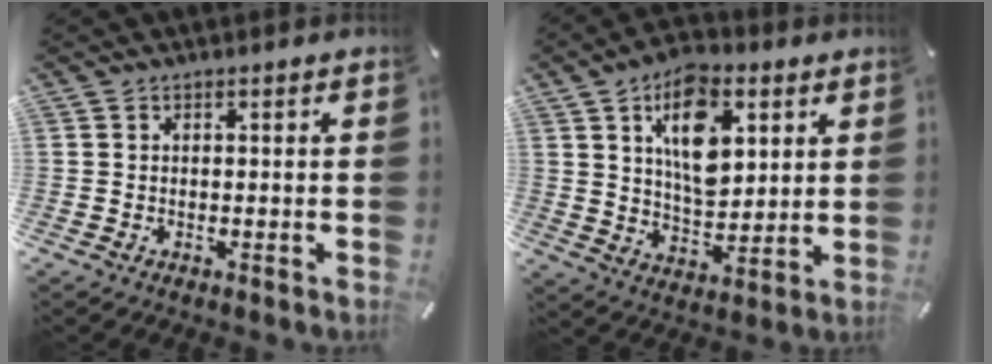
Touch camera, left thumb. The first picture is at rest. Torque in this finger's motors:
{"motor_torque": [2.06, 1.99, 1.91, -0.86, 0.48]}